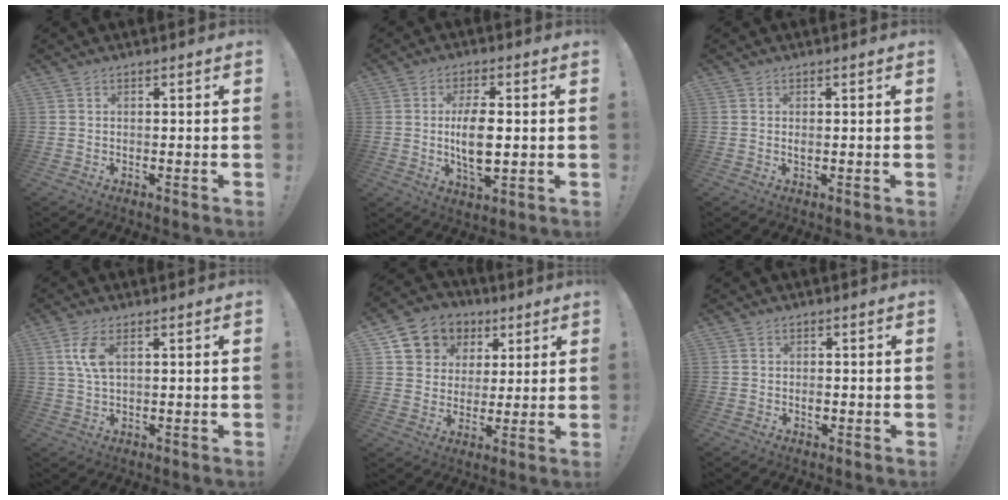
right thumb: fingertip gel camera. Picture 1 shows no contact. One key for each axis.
{"total": 9.9, "fx": -0.3, "fy": 5.8, "fz": 8.1, "tx": -0.141, "ty": -0.004, "tz": -0.008}
{"total": 0.7, "fx": 0.0, "fy": 0.2, "fz": 0.6, "tx": -0.008, "ty": 0.000, "tz": -0.002}
{"total": 6.3, "fx": 2.1, "fy": 2.6, "fz": 5.4, "tx": -0.109, "ty": -0.006, "tz": 0.032}
{"total": 10.5, "fx": 4.4, "fy": 9.1, "fz": 2.9, "tx": -0.042, "ty": -0.025, "tz": 0.091}
{"total": 3.3, "fx": 0.6, "fy": 3.2, "fz": 0.6, "tx": -0.005, "ty": -0.009, "tz": 0.012}